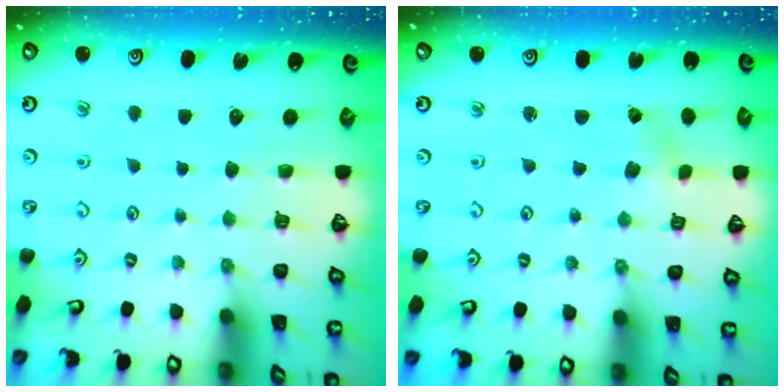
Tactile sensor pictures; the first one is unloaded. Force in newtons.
{"total": 2.8, "press": 2.8, "slide": 0.3}